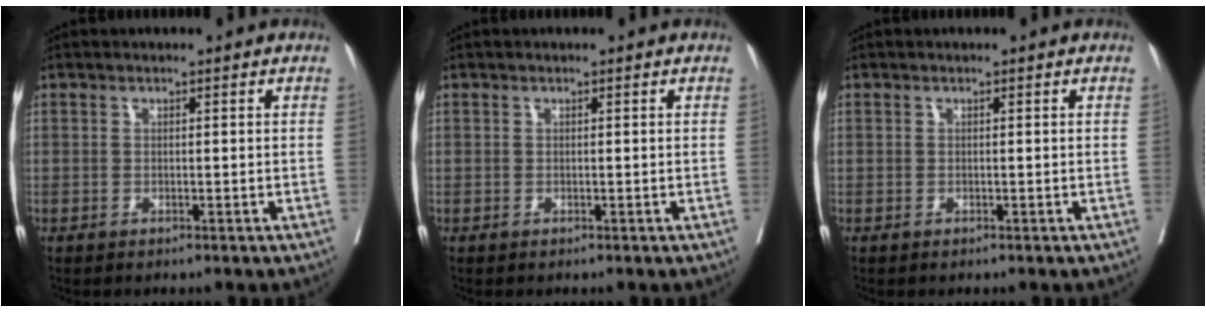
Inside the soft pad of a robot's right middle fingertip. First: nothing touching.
{"total": 0.0}
{"total": 0.0}